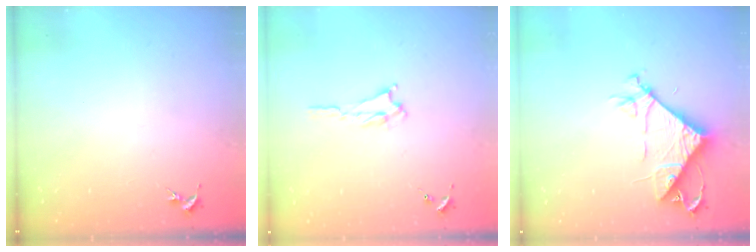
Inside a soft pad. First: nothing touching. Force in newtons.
{"total": 1.6, "press": 1.5, "slide": 0.4}
{"total": 7.9, "press": 7.8, "slide": 0.7}